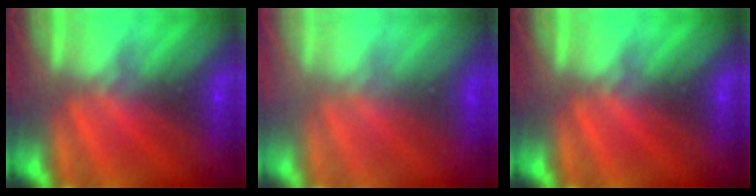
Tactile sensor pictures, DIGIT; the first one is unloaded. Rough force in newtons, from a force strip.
{"total": 6.6}
{"total": 0.0}